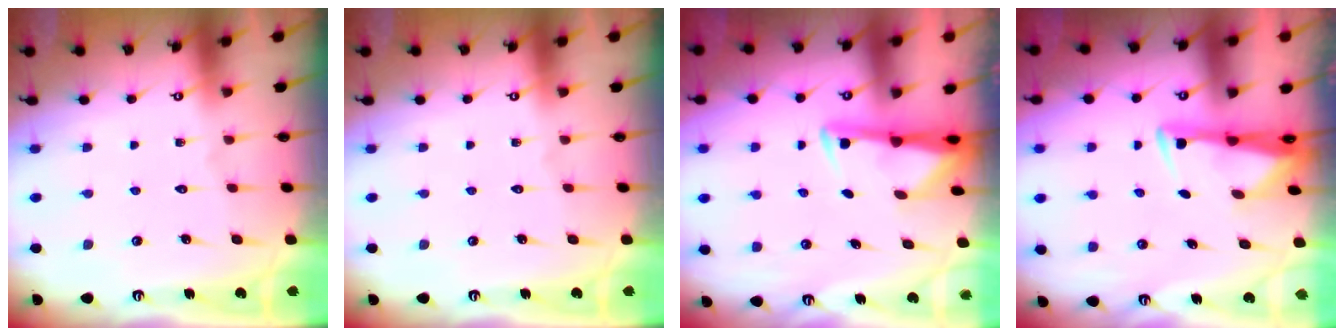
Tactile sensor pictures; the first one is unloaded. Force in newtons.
{"total": 0.0}
{"total": 2.9, "press": 2.9, "slide": 0.5}
{"total": 2.9, "press": 2.8, "slide": 0.9}